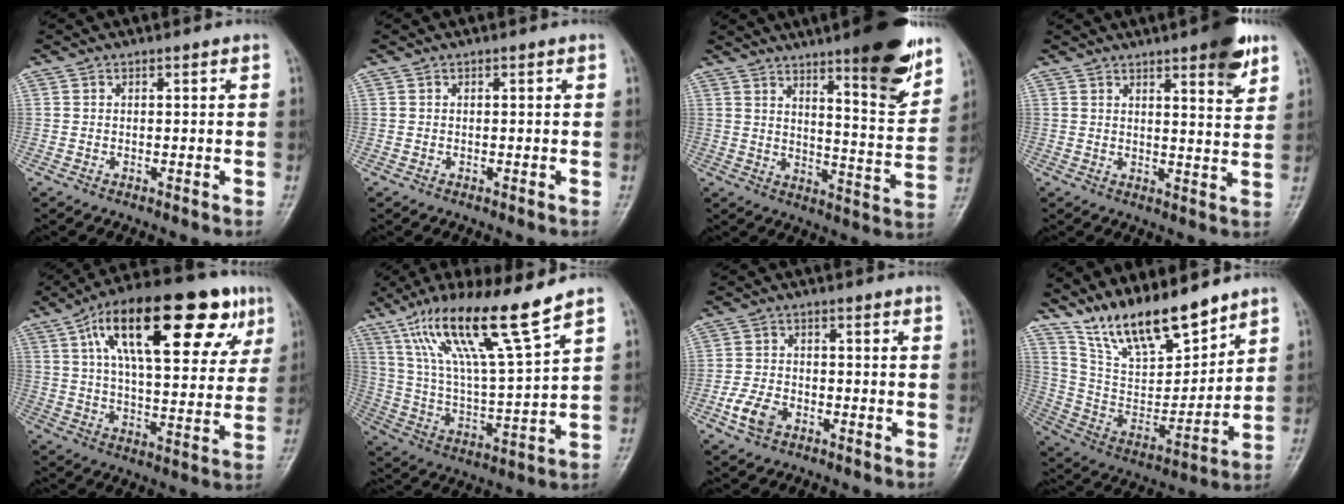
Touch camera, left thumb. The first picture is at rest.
{"total": 0.0}
{"total": 16.4, "force": [10.5, 3.0, 12.2], "torque": [-0.144, -0.065, 0.157]}
{"total": 9.0, "force": [5.4, 2.0, 6.9], "torque": [-0.079, -0.027, 0.068]}
{"total": 27.4, "force": [12.0, 10.7, 22.1], "torque": [-0.317, 0.010, 0.186]}
{"total": 17.8, "force": [11.9, 1.4, 13.1], "torque": [-0.230, -0.052, 0.222]}
{"total": 5.5, "force": [-2.7, 3.6, 3.1], "torque": [-0.059, 0.012, -0.052]}
{"total": 16.7, "force": [13.4, 5.2, 8.6], "torque": [-0.116, -0.074, 0.255]}